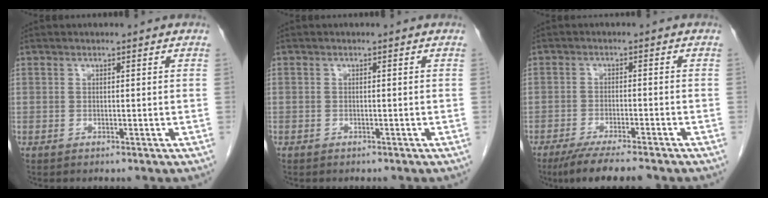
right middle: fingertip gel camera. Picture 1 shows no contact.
{"total": 0.6, "force": [-0.5, 0.4, 0.0], "torque": [-0.012, 0.001, -0.008]}
{"total": 8.9, "force": [-7.2, 0.8, 5.1], "torque": [-0.078, -0.020, -0.112]}